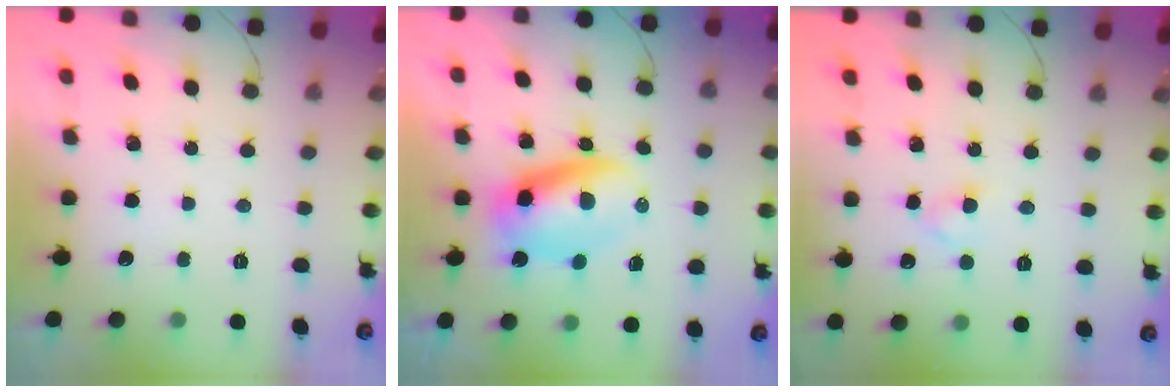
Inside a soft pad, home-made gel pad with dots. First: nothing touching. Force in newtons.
{"total": 7.1, "press": 6.8, "slide": 2.0}
{"total": 3.0, "press": 2.7, "slide": 1.2}